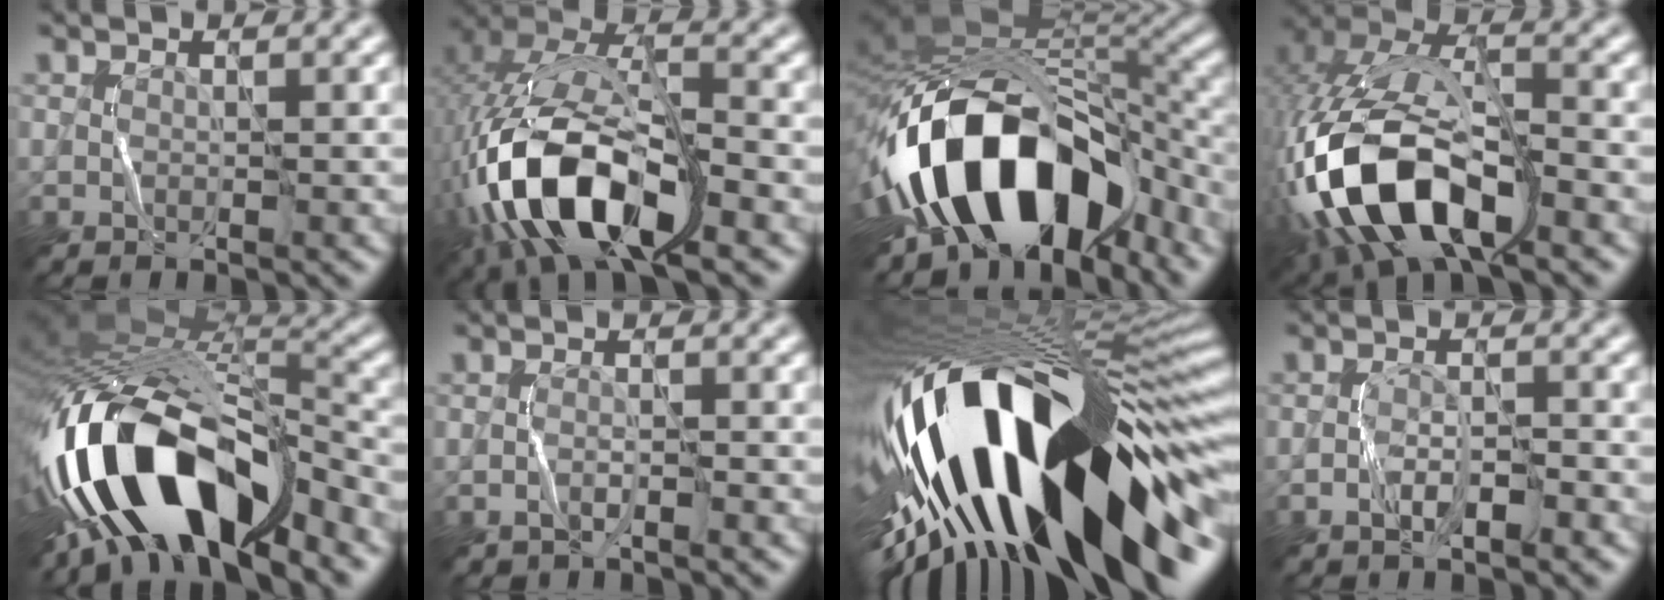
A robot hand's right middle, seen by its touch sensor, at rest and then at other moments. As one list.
[{"total": 14.2, "force": [-5.2, 6.2, 11.6], "torque": [-0.241, 0.001, -0.099]}, {"total": 14.8, "force": [-6.5, 8.6, 10.1], "torque": [-0.158, 0.007, -0.109]}, {"total": 15.1, "force": [-5.7, 7.4, 11.9], "torque": [-0.241, -0.002, -0.108]}, {"total": 15.3, "force": [-7.8, 6.4, 11.5], "torque": [-0.208, -0.005, -0.131]}, {"total": 1.0, "force": [-0.9, 0.2, 0.5], "torque": [-0.008, 0.002, -0.017]}, {"total": 20.6, "force": [-4.1, 8.1, 18.5], "torque": [-0.310, -0.019, -0.069]}, {"total": 2.3, "force": [-1.4, 0.8, 1.7], "torque": [-0.030, 0.006, -0.027]}]